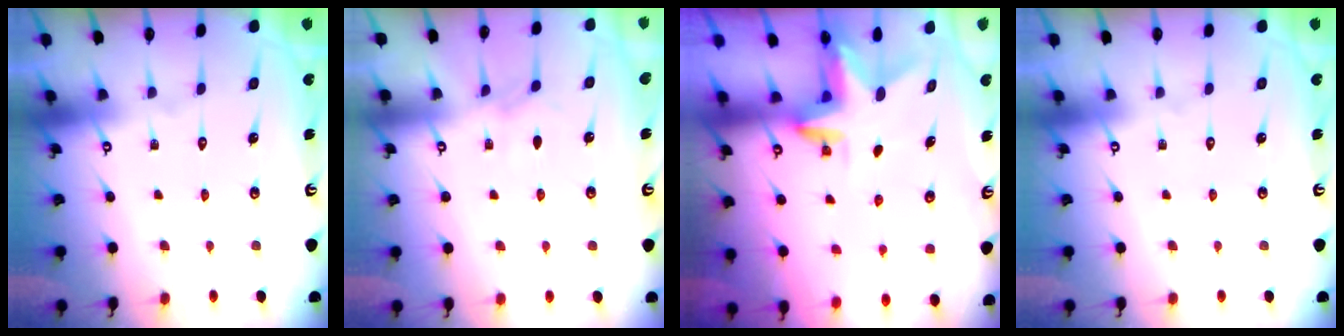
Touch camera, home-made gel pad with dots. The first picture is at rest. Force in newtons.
{"total": 4.0, "press": 4.0, "slide": 0.6}
{"total": 2.9, "press": 2.9, "slide": 0.2}
{"total": 0.0}